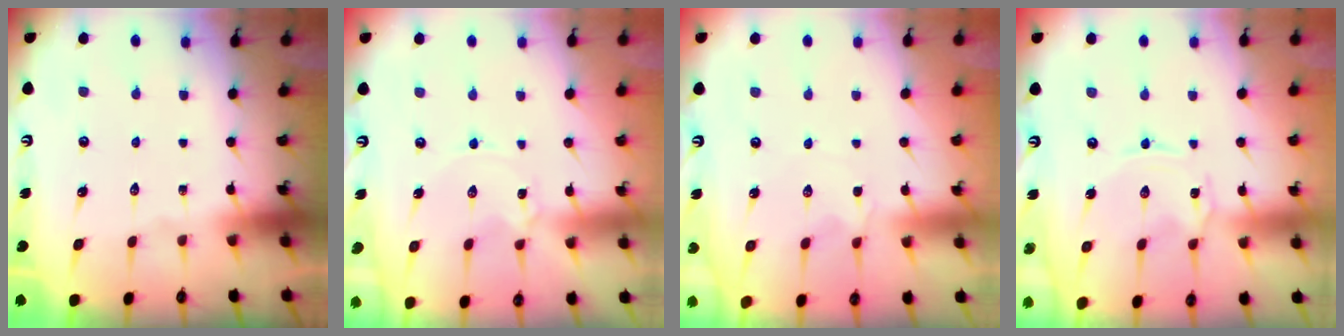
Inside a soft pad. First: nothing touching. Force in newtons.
{"total": 1.9, "press": 1.9, "slide": 0.3}
{"total": 1.3, "press": 1.3, "slide": 0.4}
{"total": 0.0}